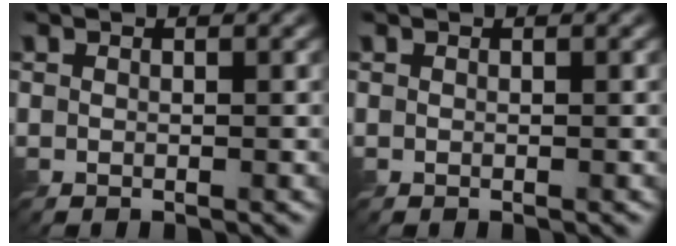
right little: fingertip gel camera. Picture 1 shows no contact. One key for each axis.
{"total": 0.0}